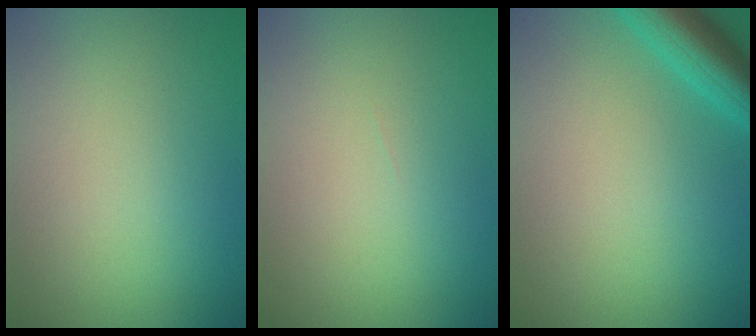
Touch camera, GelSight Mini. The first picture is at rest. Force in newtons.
{"total": 0.0}
{"total": 4.7, "press": 4.7, "slide": 0.3}